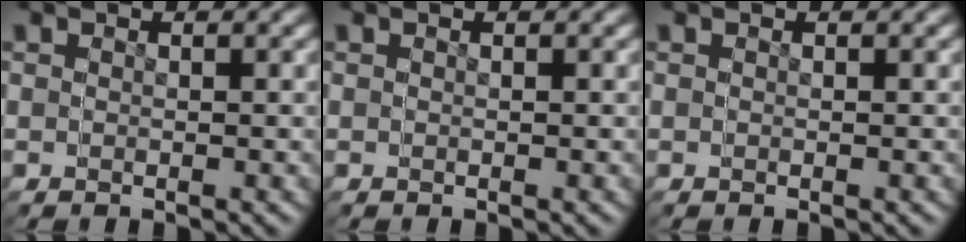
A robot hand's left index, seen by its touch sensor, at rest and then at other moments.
{"total": 0.0}
{"total": 0.0}